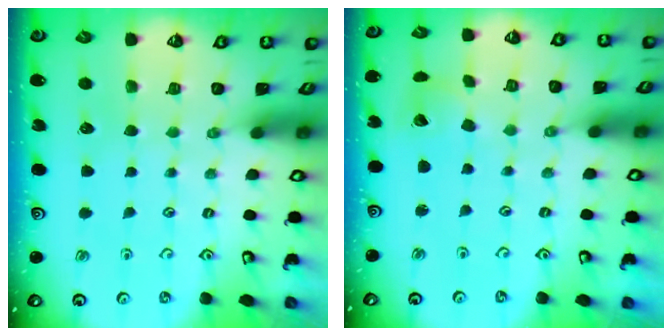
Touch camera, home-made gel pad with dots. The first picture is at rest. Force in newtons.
{"total": 4.8, "press": 4.8, "slide": 0.5}